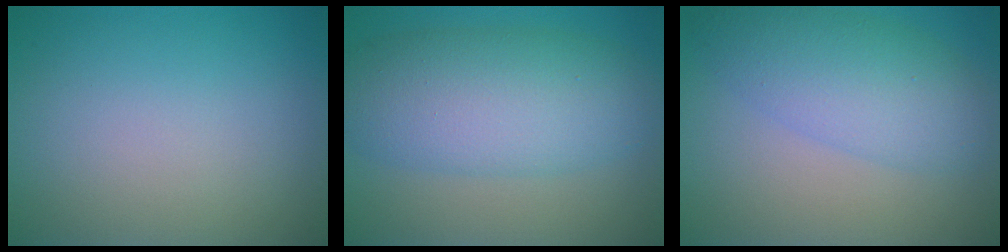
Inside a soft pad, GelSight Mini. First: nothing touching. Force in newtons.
{"total": 8.2, "press": 8.2, "slide": 0.3}
{"total": 5.6, "press": 5.6, "slide": 0.1}